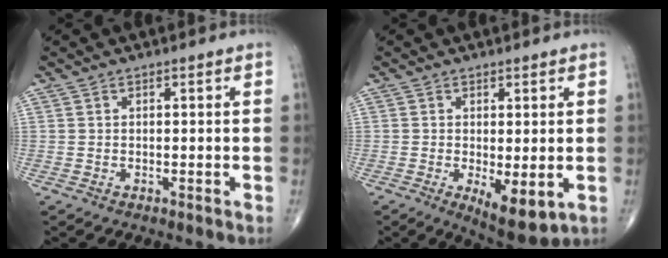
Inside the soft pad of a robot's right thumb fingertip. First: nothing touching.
{"total": 7.0, "force": [-1.5, 2.6, 6.4], "torque": [-0.092, -0.021, -0.015]}